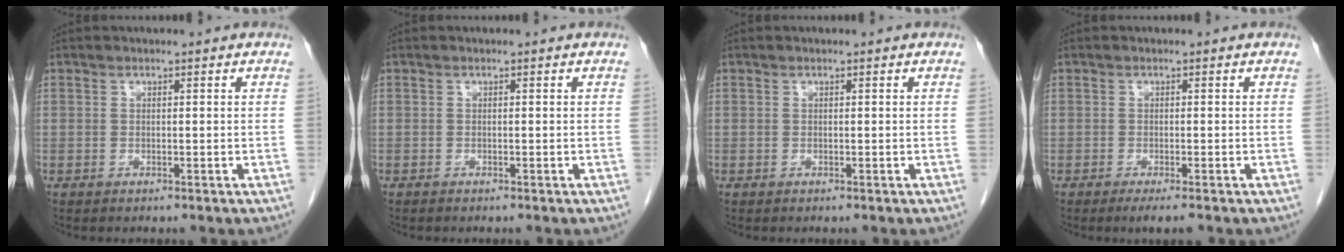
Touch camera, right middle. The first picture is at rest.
{"total": 0.0}
{"total": 0.0}
{"total": 2.2, "force": [-1.6, 0.0, 1.5], "torque": [-0.021, -0.007, -0.025]}